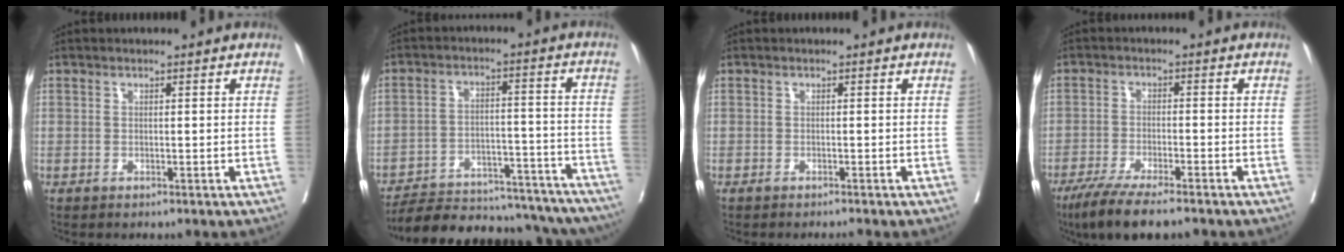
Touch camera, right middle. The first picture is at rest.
{"total": 26.7, "force": [-24.2, 6.2, 9.2], "torque": [-0.112, -0.004, -0.323]}
{"total": 1.3, "force": [-1.1, -0.2, 0.5], "torque": [-0.006, 0.000, -0.018]}
{"total": 9.7, "force": [-7.5, 1.1, 6.0], "torque": [-0.095, -0.022, -0.122]}